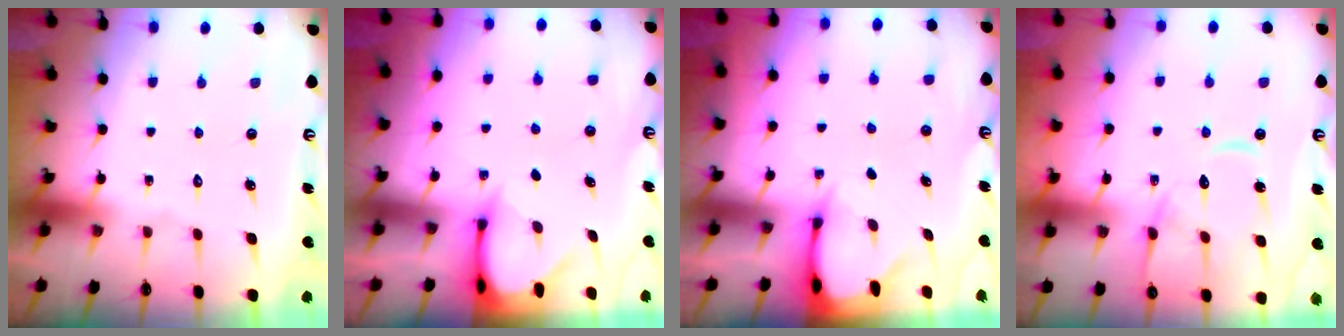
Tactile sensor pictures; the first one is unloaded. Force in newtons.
{"total": 3.2, "press": 3.2, "slide": 0.1}
{"total": 2.7, "press": 2.6, "slide": 0.4}
{"total": 12.7, "press": 12.7, "slide": 1.2}